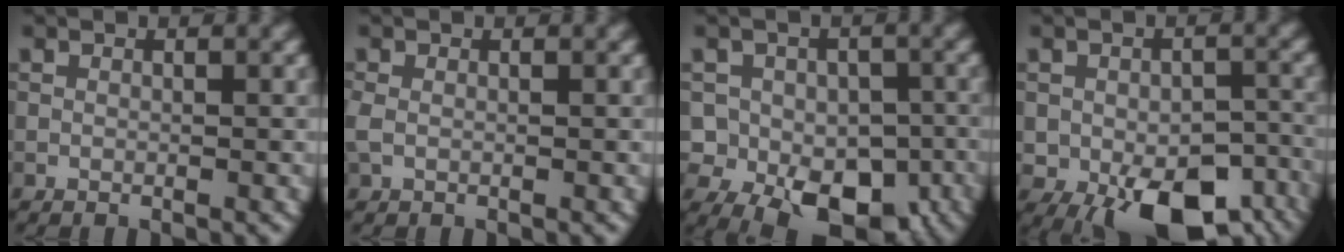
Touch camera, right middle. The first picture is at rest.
{"total": 1.0, "force": [-0.1, 0.7, 0.8], "torque": [-0.021, -0.001, -0.005]}
{"total": 8.8, "force": [-2.8, 6.4, 5.3], "torque": [-0.056, -0.004, -0.050]}
{"total": 12.2, "force": [-6.0, 6.4, 8.6], "torque": [-0.123, -0.041, -0.073]}